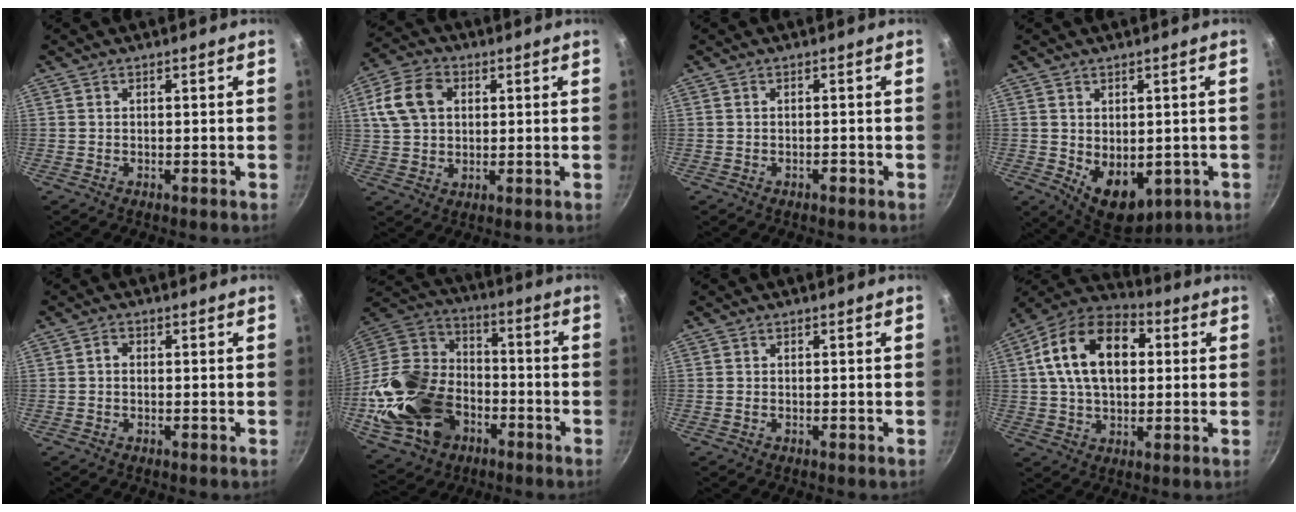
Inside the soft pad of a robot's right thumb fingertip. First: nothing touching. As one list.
[{"total": 10.4, "force": [2.7, 7.7, 6.5], "torque": [-0.114, 0.006, 0.042]}, {"total": 0.7, "force": [-0.6, 0.3, 0.3], "torque": [-0.007, 0.006, -0.007]}, {"total": 10.3, "force": [-1.9, 6.9, 7.4], "torque": [-0.081, -0.014, -0.004]}, {"total": 1.5, "force": [-0.1, 1.1, 0.9], "torque": [-0.018, 0.006, -0.005]}, {"total": 24.9, "force": [-7.4, 18.0, 15.5], "torque": [-0.283, 0.054, -0.123]}, {"total": 0.5, "force": [-0.1, 0.4, 0.3], "torque": [-0.006, 0.001, -0.003]}, {"total": 18.7, "force": [3.9, 12.0, 13.9], "torque": [-0.213, 0.022, 0.050]}]